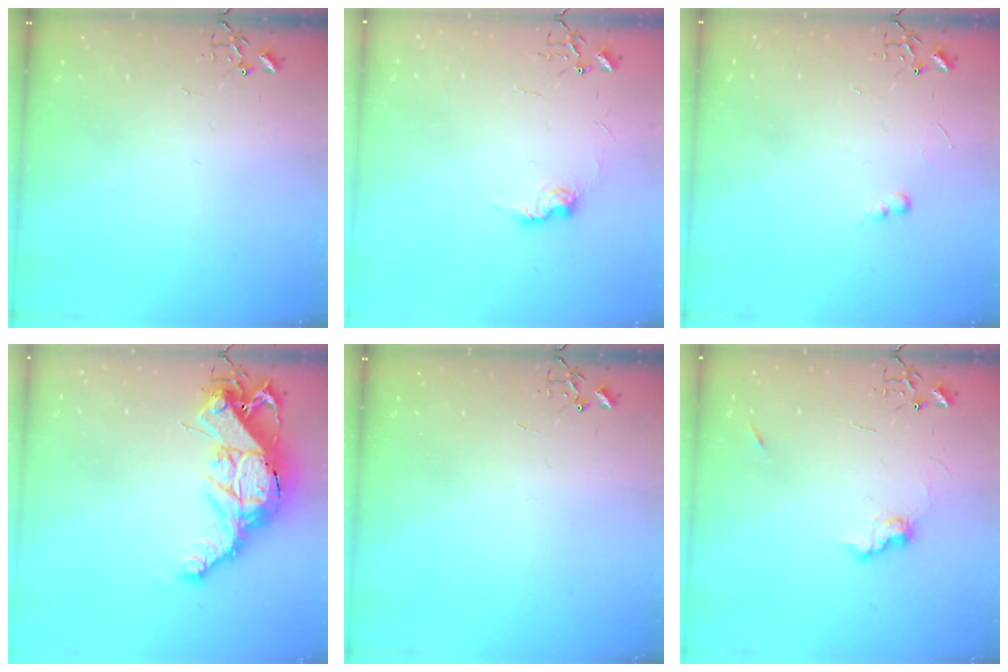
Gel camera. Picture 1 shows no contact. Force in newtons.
{"total": 8.5, "press": 8.4, "slide": 0.7}
{"total": 4.8, "press": 4.7, "slide": 0.6}
{"total": 16.4, "press": 16.4, "slide": 1.3}
{"total": 0.0}
{"total": 7.9, "press": 7.9, "slide": 0.4}